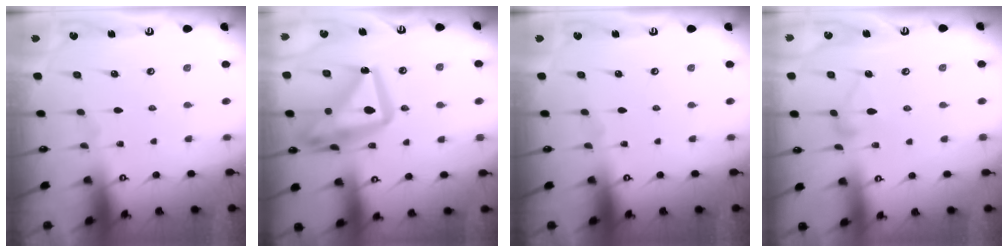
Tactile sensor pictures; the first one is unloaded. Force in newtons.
{"total": 20.2, "press": 20.1, "slide": 2.2}
{"total": 0.0}
{"total": 8.3, "press": 8.3, "slide": 0.4}